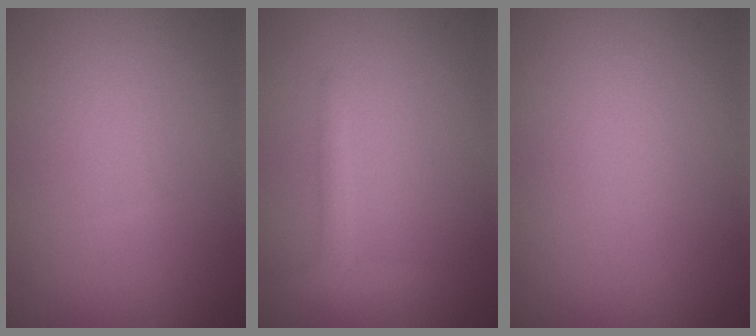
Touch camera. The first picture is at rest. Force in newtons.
{"total": 1.9, "press": 1.9, "slide": 0.2}
{"total": 0.0}